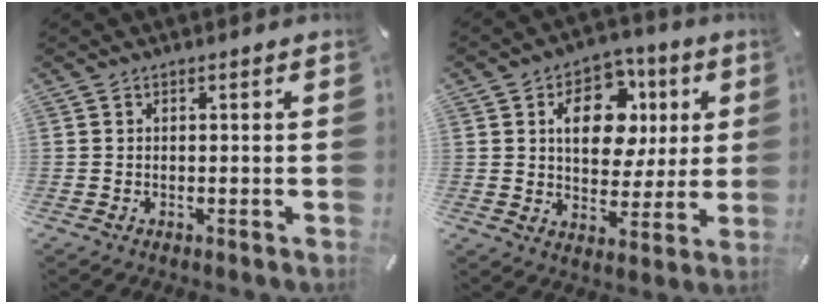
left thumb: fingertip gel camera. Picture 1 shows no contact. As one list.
[{"total": 13.4, "force": [3.7, 9.8, 8.3], "torque": [-0.113, -0.006, 0.064]}]